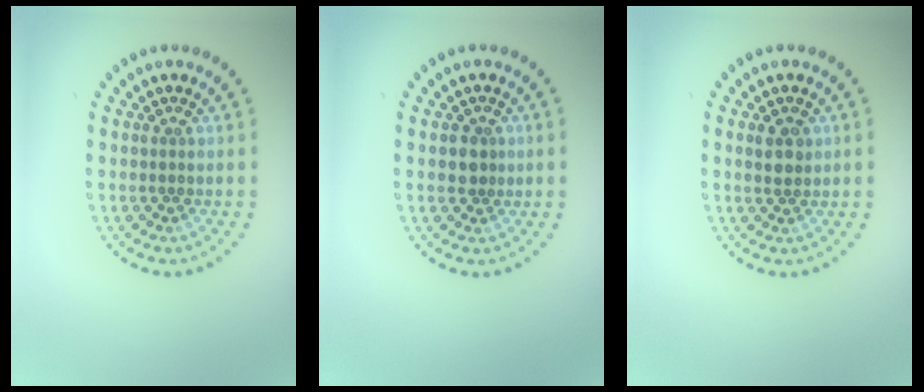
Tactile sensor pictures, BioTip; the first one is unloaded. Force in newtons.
{"total": 1.6, "press": 1.5, "slide": 0.7}
{"total": 1.7, "press": 1.7, "slide": 0.5}